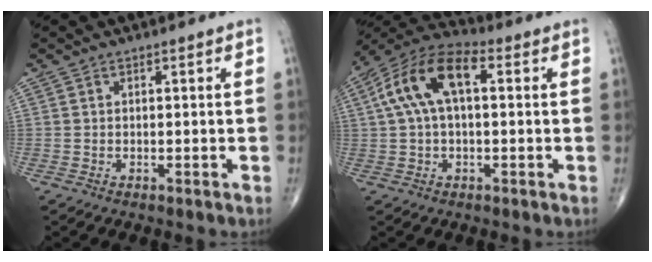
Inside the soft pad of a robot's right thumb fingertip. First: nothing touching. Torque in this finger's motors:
{"motor_torque": [0.27, 0.35, 1.10, 0.24, 0.40]}